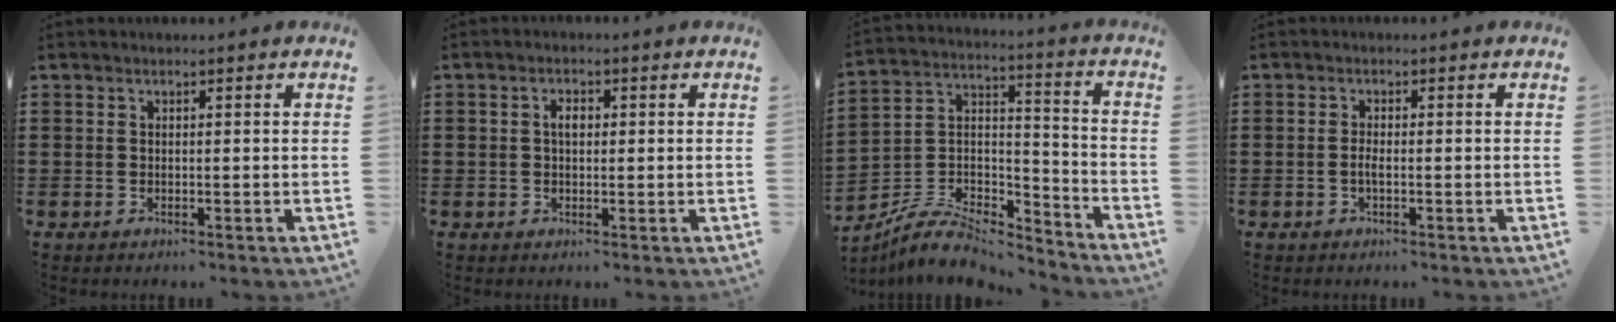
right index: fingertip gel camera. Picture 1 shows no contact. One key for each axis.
{"total": 2.1, "fx": 0.3, "fy": 1.2, "fz": 1.7, "tx": -0.033, "ty": 0.009, "tz": 0.003}
{"total": 7.9, "fx": -6.9, "fy": 2.5, "fz": 2.9, "tx": -0.066, "ty": 0.008, "tz": -0.136}
{"total": 1.6, "fx": -0.5, "fy": 0.3, "fz": 1.5, "tx": -0.036, "ty": -0.003, "tz": -0.011}